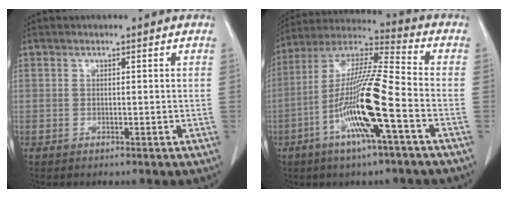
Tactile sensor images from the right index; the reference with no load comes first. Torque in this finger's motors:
{"motor_torque": [2.14, 0.00, 0.46, 0.21]}